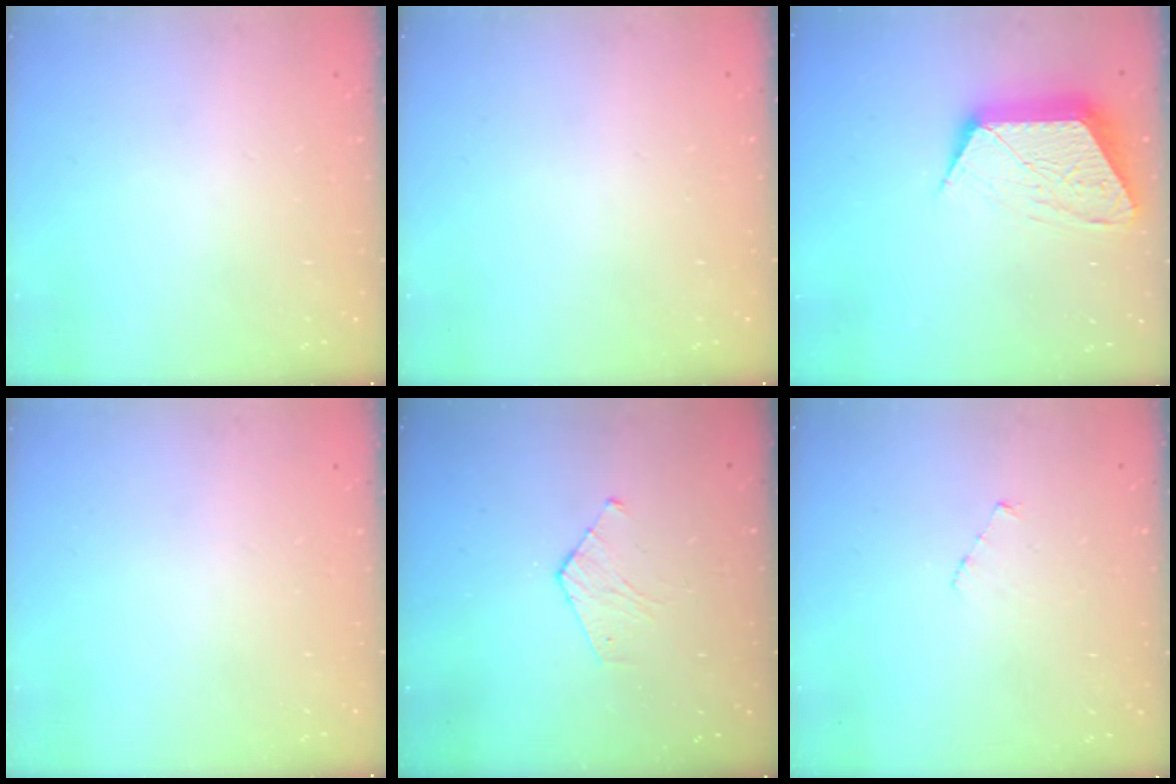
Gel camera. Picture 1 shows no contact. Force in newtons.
{"total": 0.0}
{"total": 12.3, "press": 12.2, "slide": 0.7}
{"total": 0.0}
{"total": 2.8, "press": 2.7, "slide": 0.3}
{"total": 3.0, "press": 3.0, "slide": 0.3}